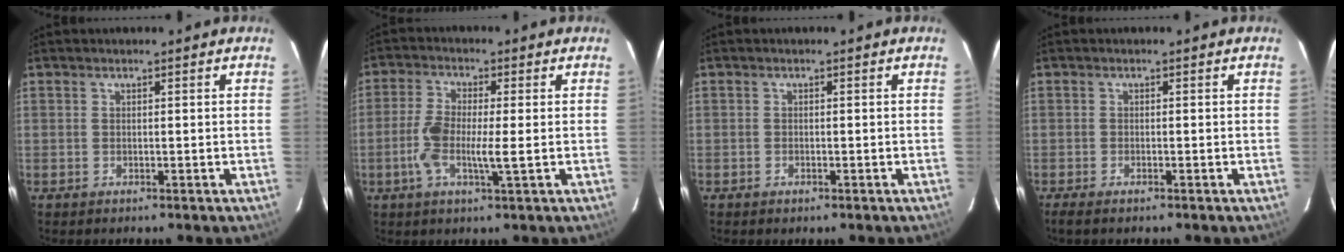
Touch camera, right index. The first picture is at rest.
{"total": 7.0, "force": [-1.1, 1.1, 6.8], "torque": [-0.140, 0.000, -0.027]}
{"total": 0.6, "force": [-0.4, 0.3, 0.3], "torque": [-0.009, 0.000, -0.003]}
{"total": 2.8, "force": [-2.2, 0.6, 1.6], "torque": [-0.021, -0.007, -0.029]}